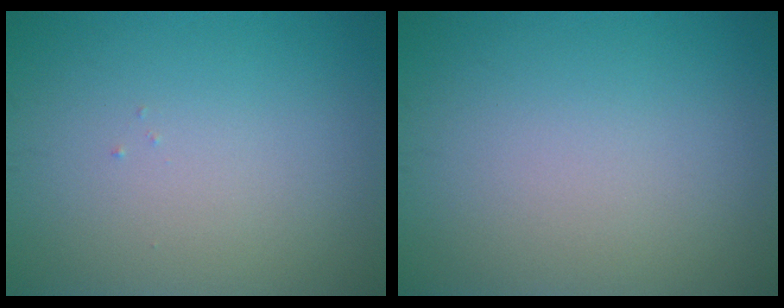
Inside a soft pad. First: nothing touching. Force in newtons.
{"total": 0.0}